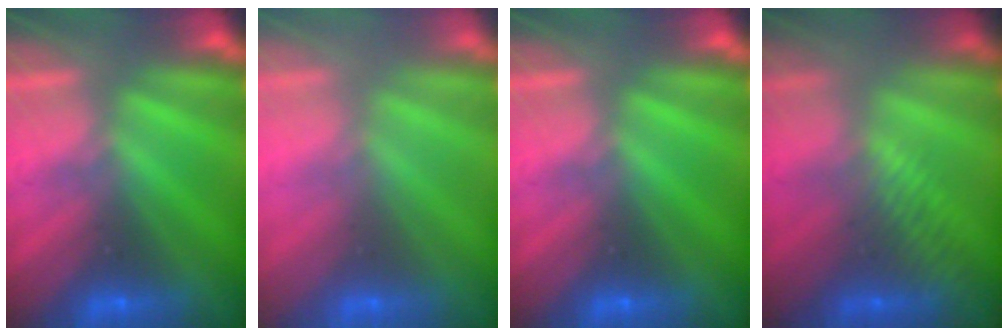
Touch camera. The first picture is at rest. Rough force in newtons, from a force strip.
{"total": 2.5}
{"total": 0.0}
{"total": 2.9}